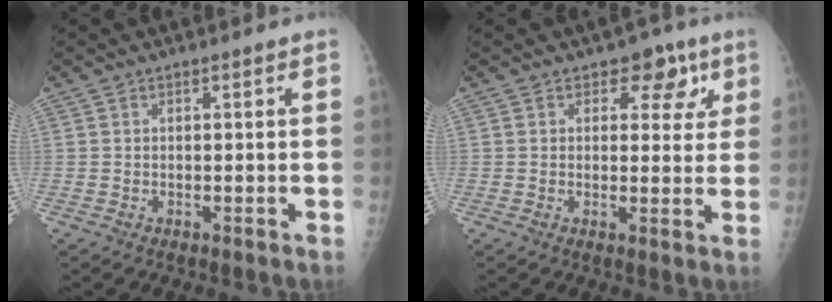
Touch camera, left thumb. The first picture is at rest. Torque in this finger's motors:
{"motor_torque": [0.15, -0.10, 0.33, -0.30, 0.00]}